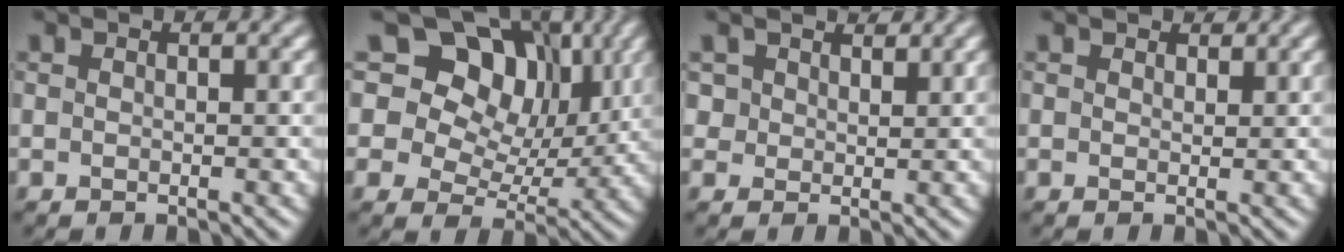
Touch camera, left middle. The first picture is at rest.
{"total": 13.7, "force": [7.1, 9.2, 7.3], "torque": [-0.104, 0.038, 0.094]}
{"total": 2.1, "force": [1.4, 1.5, 0.2], "torque": [-0.010, -0.007, 0.022]}
{"total": 0.9, "force": [0.7, 0.4, -0.3], "torque": [0.005, -0.003, 0.010]}